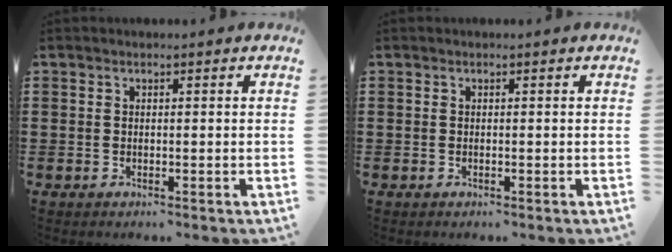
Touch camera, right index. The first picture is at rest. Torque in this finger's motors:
{"motor_torque": [-0.35, 1.77, 0.00, -0.01]}